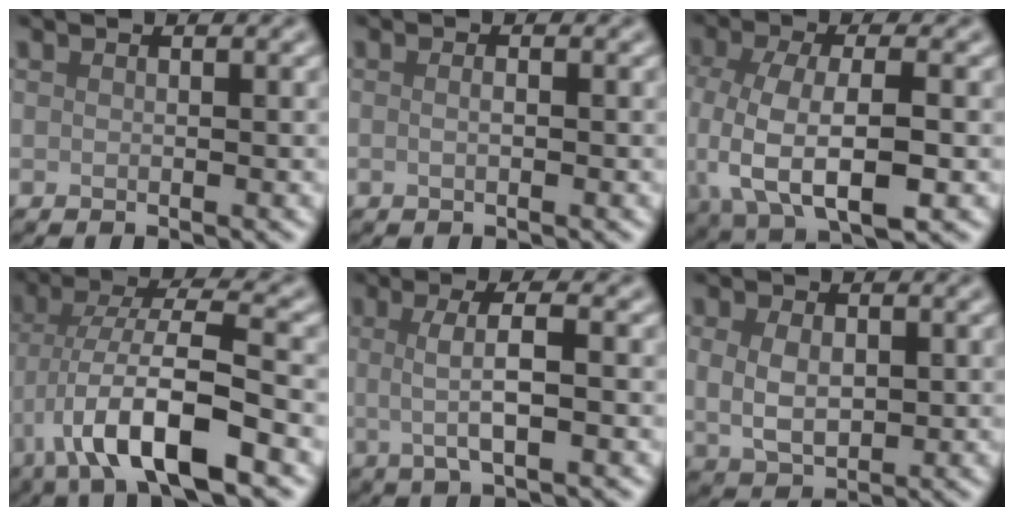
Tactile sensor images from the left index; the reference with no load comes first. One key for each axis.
{"total": 1.1, "fx": 0.1, "fy": 0.5, "fz": 0.9, "tx": -0.007, "ty": -0.007, "tz": -0.002}
{"total": 8.0, "fx": -1.5, "fy": 3.6, "fz": 7.0, "tx": -0.146, "ty": -0.015, "tz": -0.026}
{"total": 9.6, "fx": -3.8, "fy": 2.6, "fz": 8.4, "tx": -0.151, "ty": 0.010, "tz": -0.076}
{"total": 3.9, "fx": 0.1, "fy": 0.9, "fz": 3.7, "tx": -0.068, "ty": 0.001, "tz": 0.001}
{"total": 3.9, "fx": 0.4, "fy": 2.7, "fz": 2.7, "tx": -0.061, "ty": -0.003, "tz": 0.012}